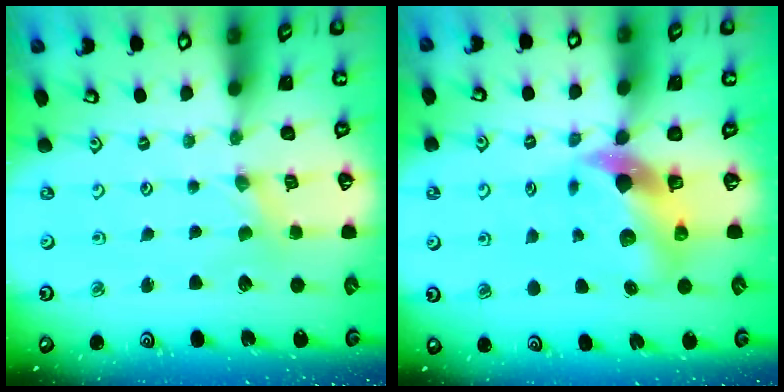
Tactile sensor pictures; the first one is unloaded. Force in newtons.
{"total": 9.2, "press": 9.1, "slide": 1.3}